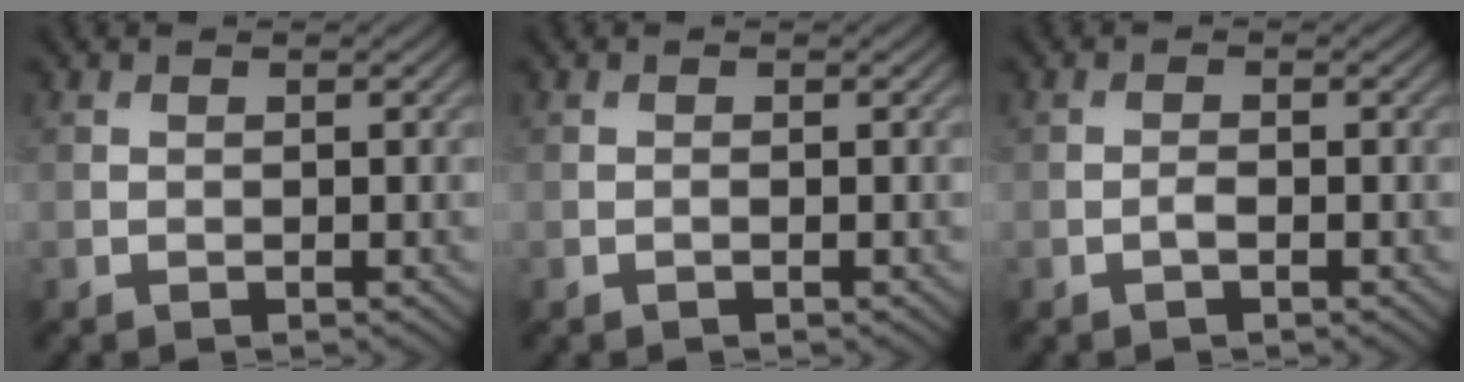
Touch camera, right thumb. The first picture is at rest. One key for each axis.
{"total": 0.0}
{"total": 0.8, "fx": -0.5, "fy": 0.2, "fz": 0.7, "tx": -0.015, "ty": 0.003, "tz": -0.009}